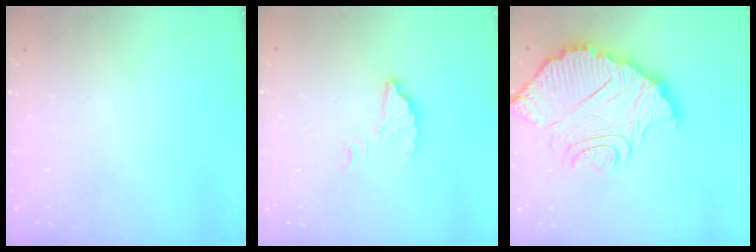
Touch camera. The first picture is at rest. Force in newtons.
{"total": 2.6, "press": 2.6, "slide": 0.2}
{"total": 16.2, "press": 16.1, "slide": 1.5}